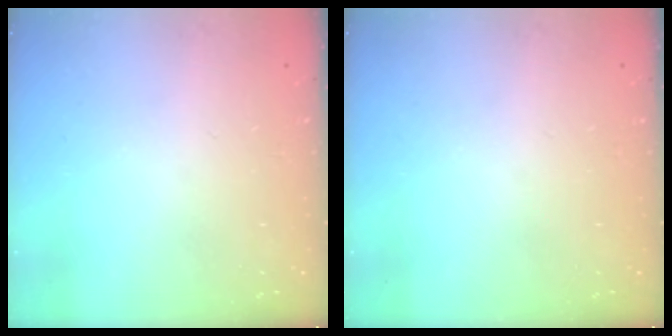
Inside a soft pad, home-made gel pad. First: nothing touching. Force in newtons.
{"total": 0.0}